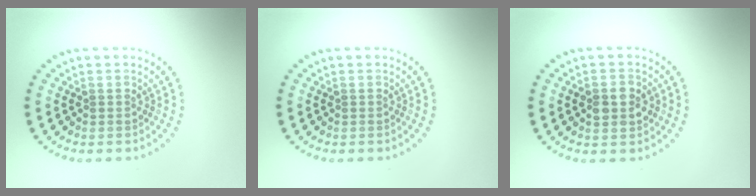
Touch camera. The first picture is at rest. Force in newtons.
{"total": 0.0}
{"total": 2.9, "press": 2.9, "slide": 0.2}